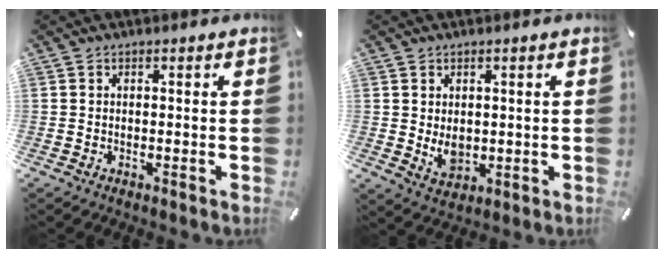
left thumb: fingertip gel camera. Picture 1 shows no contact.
{"total": 5.1, "force": [0.6, 4.2, 2.9], "torque": [-0.044, -0.003, 0.012]}